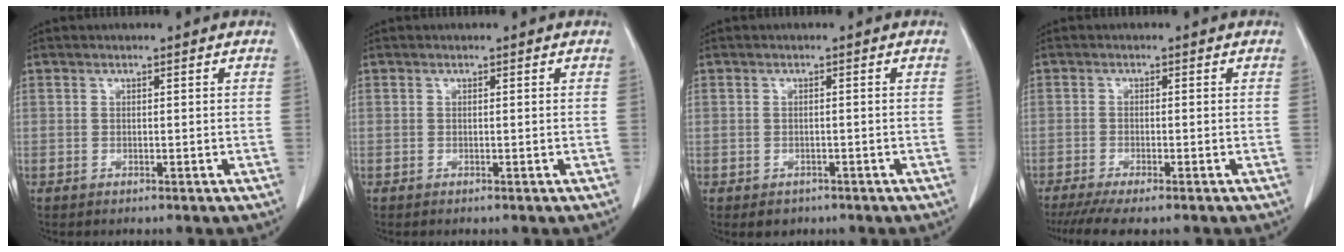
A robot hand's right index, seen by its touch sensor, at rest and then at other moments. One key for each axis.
{"total": 0.0}
{"total": 2.1, "fx": -1.2, "fy": 1.6, "fz": 0.5, "tx": -0.005, "ty": 0.003, "tz": -0.010}
{"total": 7.1, "fx": -5.6, "fy": 0.7, "fz": 4.2, "tx": -0.061, "ty": -0.014, "tz": -0.090}